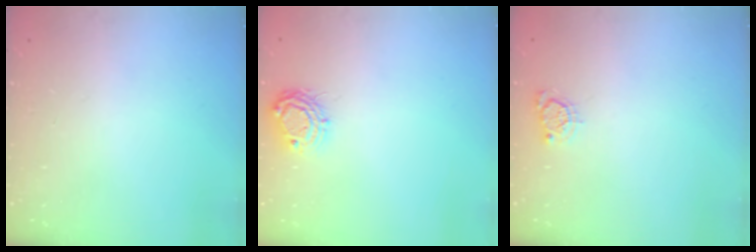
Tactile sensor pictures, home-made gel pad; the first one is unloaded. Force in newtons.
{"total": 7.6, "press": 7.6, "slide": 0.7}
{"total": 3.3, "press": 3.3, "slide": 0.4}